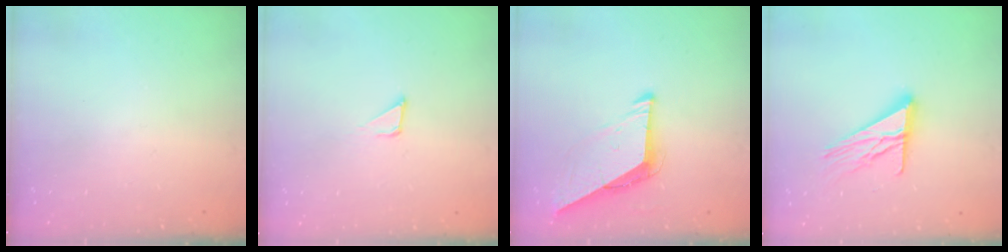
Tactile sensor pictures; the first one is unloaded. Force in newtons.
{"total": 2.8, "press": 2.8, "slide": 0.1}
{"total": 7.1, "press": 7.1, "slide": 0.5}
{"total": 13.8, "press": 13.8, "slide": 1.1}